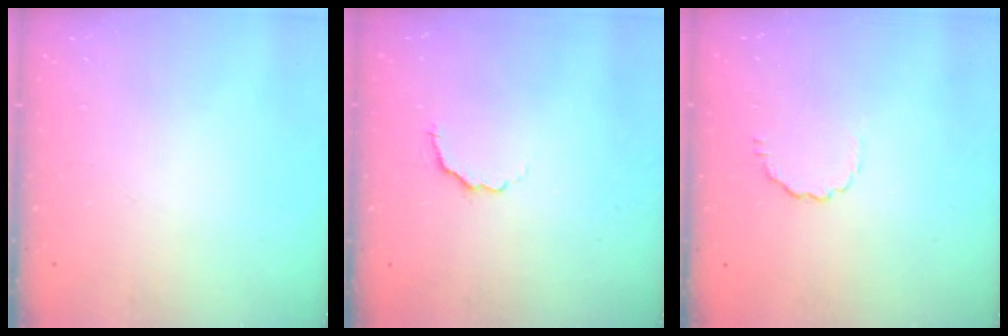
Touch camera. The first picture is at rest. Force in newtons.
{"total": 4.0, "press": 3.9, "slide": 0.9}
{"total": 3.5, "press": 3.2, "slide": 1.4}